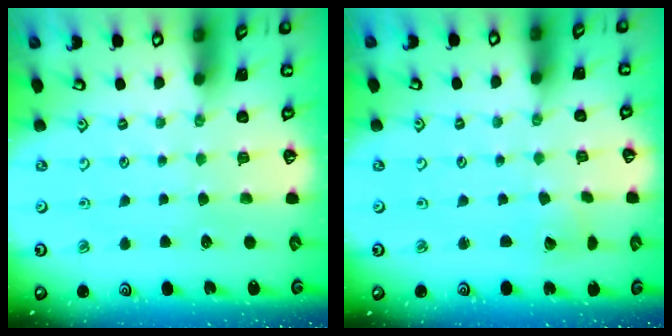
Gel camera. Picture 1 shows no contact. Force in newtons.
{"total": 2.0, "press": 2.0, "slide": 0.3}